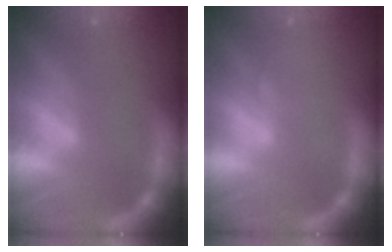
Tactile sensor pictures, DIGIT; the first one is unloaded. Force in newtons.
{"total": 2.4}